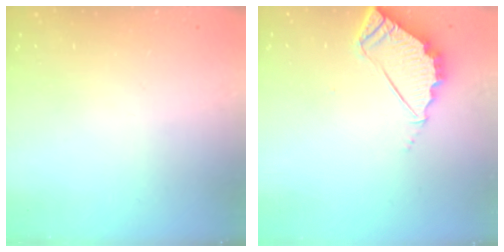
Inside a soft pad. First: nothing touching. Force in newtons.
{"total": 6.0, "press": 6.0, "slide": 0.3}